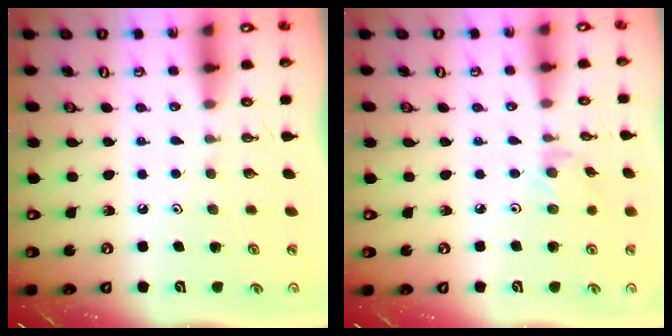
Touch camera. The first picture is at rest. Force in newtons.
{"total": 2.1, "press": 2.1, "slide": 0.4}